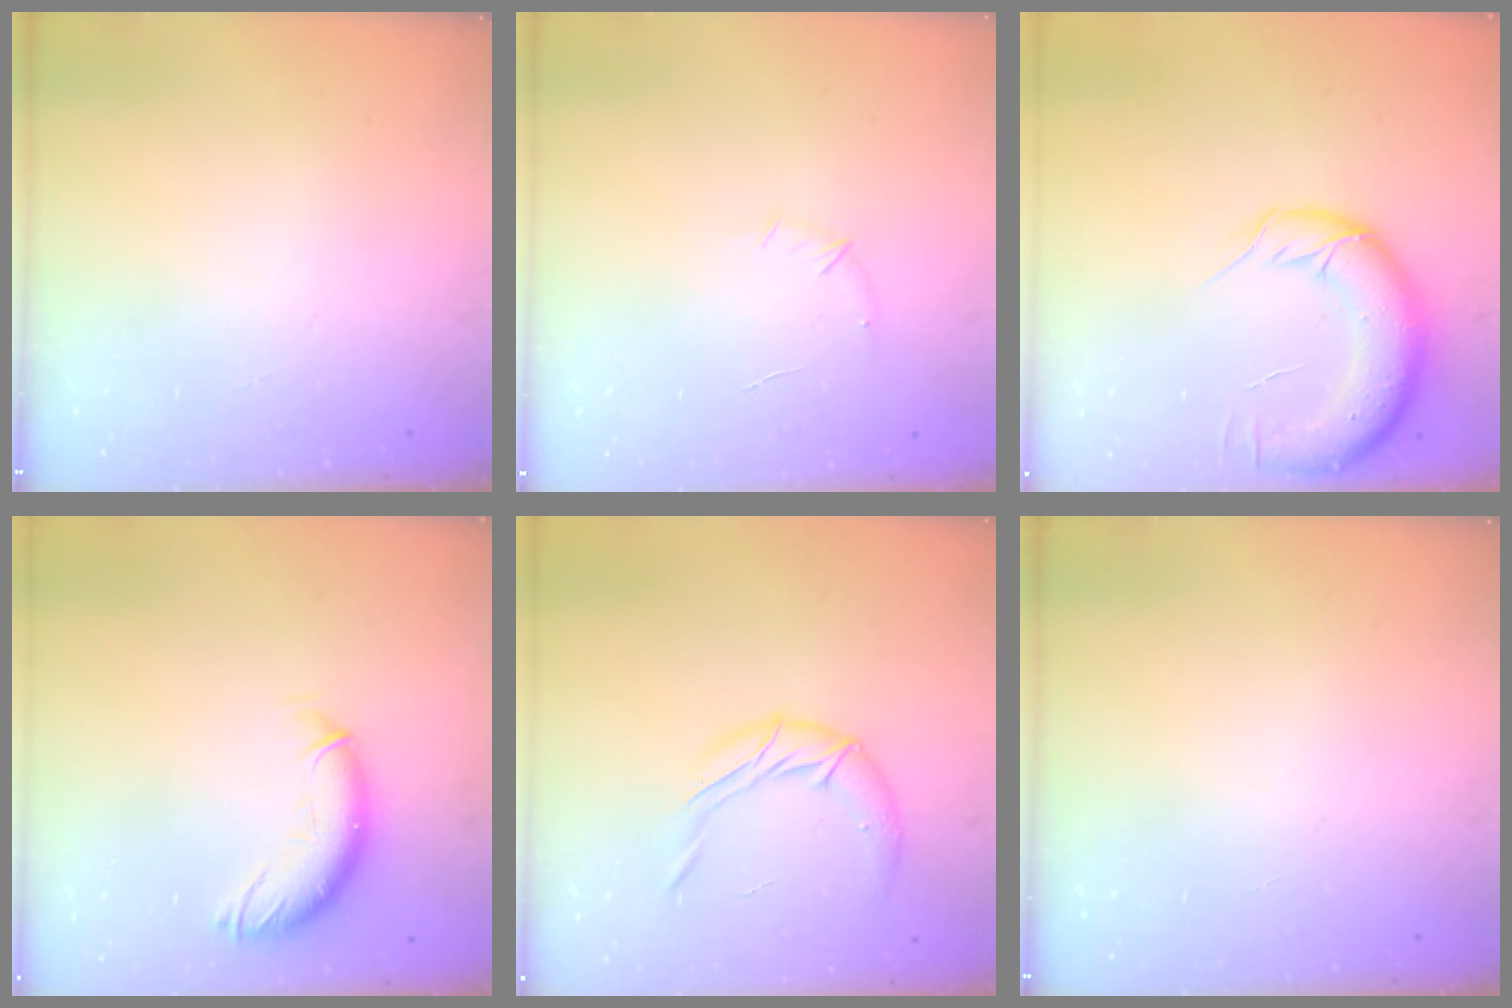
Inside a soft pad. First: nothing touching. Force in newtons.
{"total": 5.0, "press": 4.8, "slide": 1.4}
{"total": 14.6, "press": 14.3, "slide": 3.1}
{"total": 10.7, "press": 10.6, "slide": 1.0}
{"total": 10.8, "press": 10.7, "slide": 1.3}
{"total": 0.0}